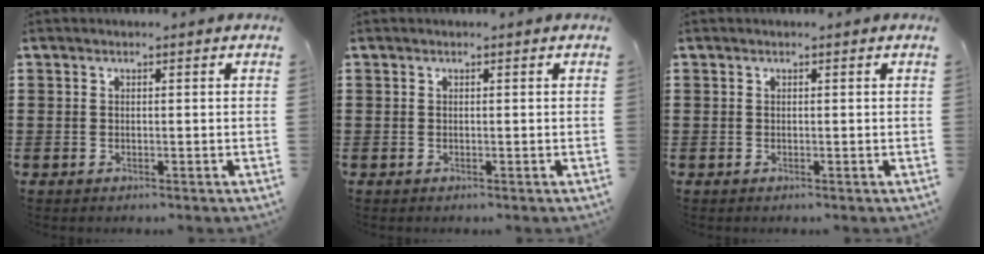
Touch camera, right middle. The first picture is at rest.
{"total": 0.0}
{"total": 0.0}